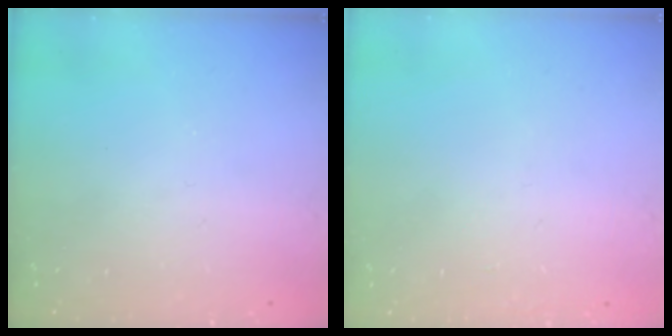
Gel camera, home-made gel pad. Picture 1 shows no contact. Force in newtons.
{"total": 0.9, "press": 0.9, "slide": 0.0}